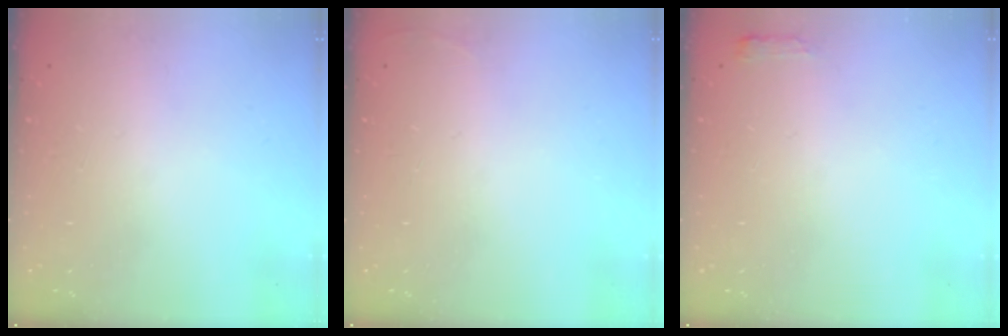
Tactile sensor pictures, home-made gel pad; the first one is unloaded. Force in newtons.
{"total": 2.7, "press": 2.6, "slide": 1.0}
{"total": 2.7, "press": 2.6, "slide": 0.5}